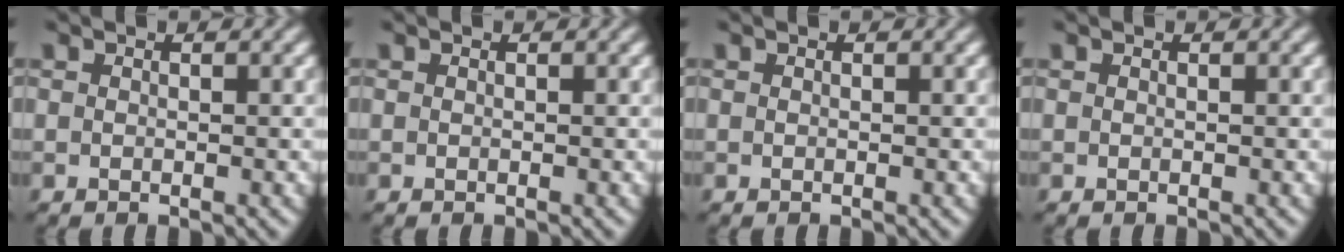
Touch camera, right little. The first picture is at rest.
{"total": 0.0}
{"total": 0.0}
{"total": 0.0}